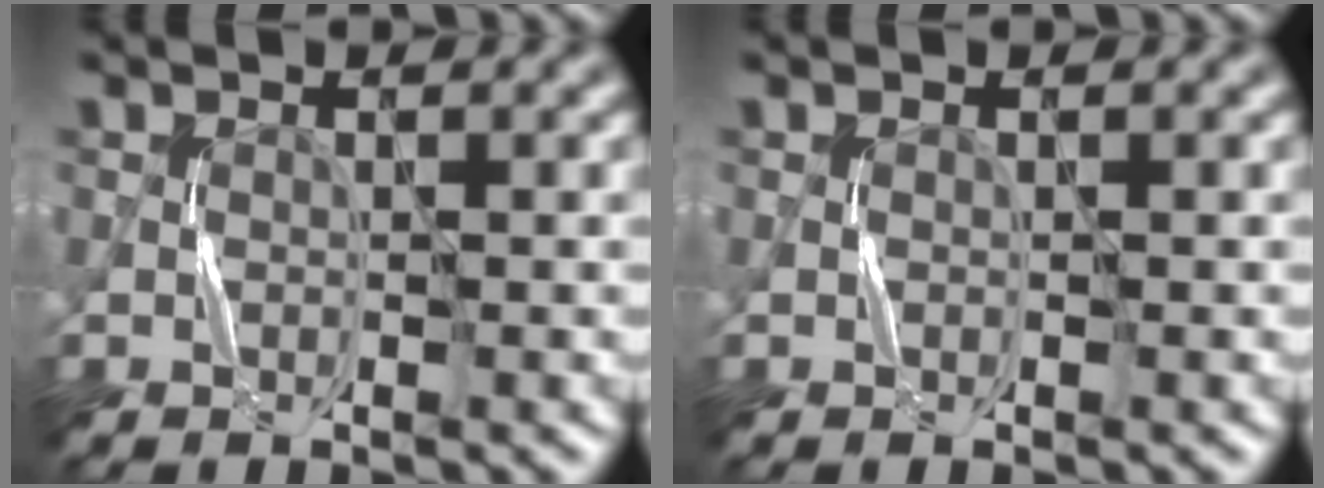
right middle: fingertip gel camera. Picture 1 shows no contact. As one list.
[{"total": 0.0}]